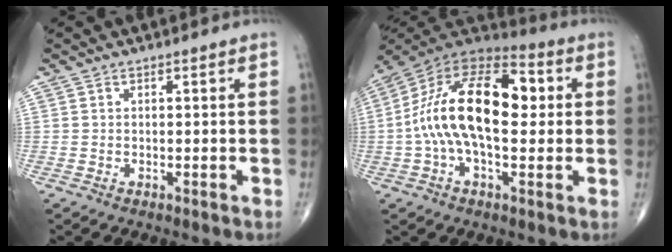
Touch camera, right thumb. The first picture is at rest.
{"total": 21.3, "force": [1.2, 11.0, 18.2], "torque": [-0.324, 0.039, 0.009]}